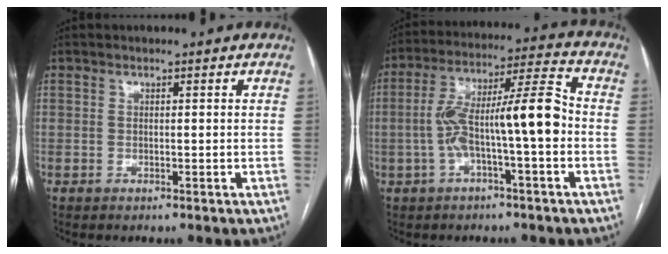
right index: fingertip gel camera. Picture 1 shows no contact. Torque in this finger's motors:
{"motor_torque": [0.60, -0.08, 0.37, 0.21]}